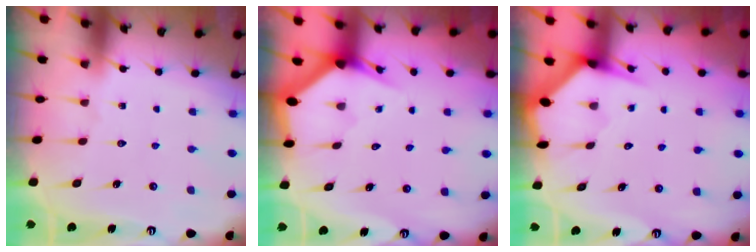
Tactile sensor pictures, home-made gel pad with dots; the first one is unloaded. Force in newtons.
{"total": 2.9, "press": 2.9, "slide": 0.2}
{"total": 3.6, "press": 3.6, "slide": 0.4}